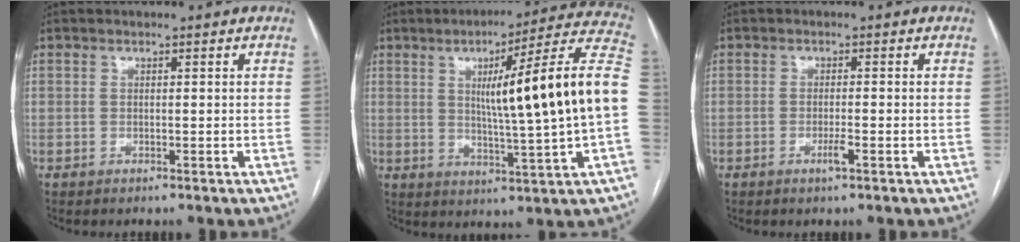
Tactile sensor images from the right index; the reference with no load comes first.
{"total": 19.1, "force": [1.5, -1.2, 19.0], "torque": [-0.264, 0.013, 0.012]}
{"total": 1.8, "force": [-0.9, -0.1, 1.6], "torque": [-0.031, -0.004, -0.016]}